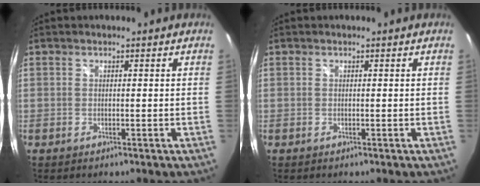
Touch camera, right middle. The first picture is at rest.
{"total": 0.0}